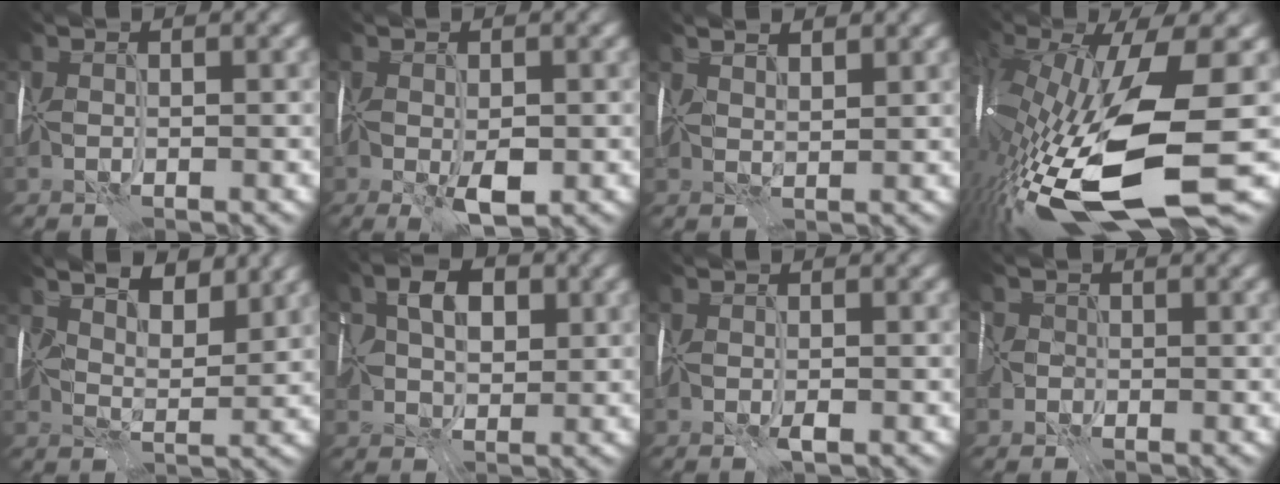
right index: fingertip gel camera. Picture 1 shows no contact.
{"total": 3.5, "force": [-1.3, 1.5, 2.9], "torque": [-0.058, -0.011, -0.017]}
{"total": 2.1, "force": [1.8, 0.6, 1.0], "torque": [-0.021, 0.007, 0.028]}
{"total": 16.3, "force": [-5.8, 4.3, 14.6], "torque": [-0.292, -0.049, -0.087]}
{"total": 5.7, "force": [4.2, 2.3, 3.1], "torque": [-0.042, 0.003, 0.052]}
{"total": 4.7, "force": [1.1, 3.3, 3.2], "torque": [-0.050, 0.003, 0.013]}
{"total": 0.9, "force": [-0.6, 0.3, 0.6], "torque": [-0.017, -0.007, -0.010]}
{"total": 4.1, "force": [-1.3, 3.5, 1.7], "torque": [-0.041, 0.002, -0.030]}